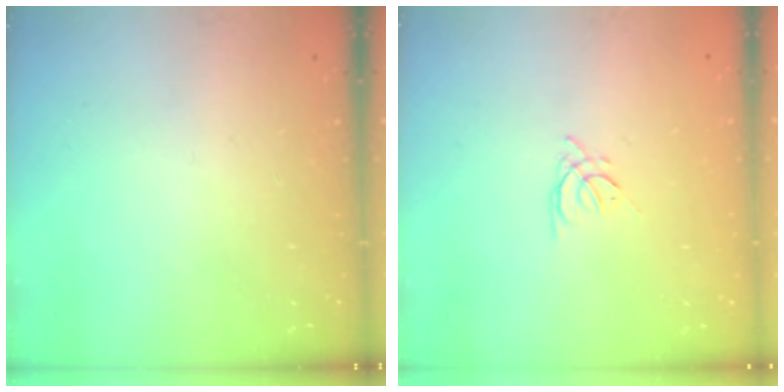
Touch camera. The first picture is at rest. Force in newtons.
{"total": 2.5, "press": 2.4, "slide": 0.5}